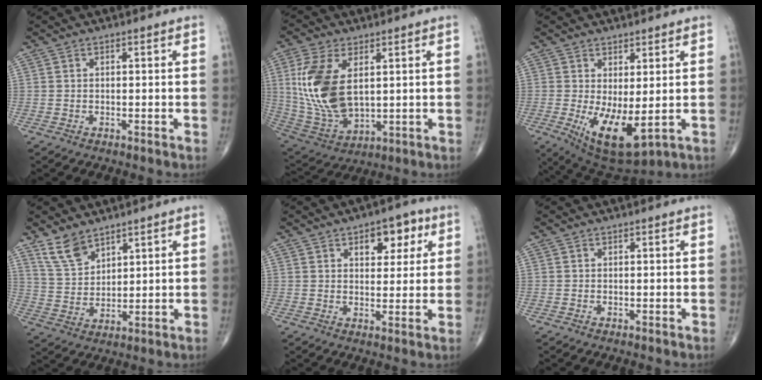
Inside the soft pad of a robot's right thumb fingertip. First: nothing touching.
{"total": 16.4, "force": [3.2, 9.1, 13.2], "torque": [-0.272, -0.018, 0.077]}
{"total": 10.4, "force": [-1.2, 4.2, 9.4], "torque": [-0.160, -0.023, 0.002]}
{"total": 6.8, "force": [5.2, 3.2, 3.0], "torque": [-0.047, -0.028, 0.112]}
{"total": 7.5, "force": [3.4, 4.4, 5.1], "torque": [-0.035, -0.011, 0.043]}
{"total": 0.0}